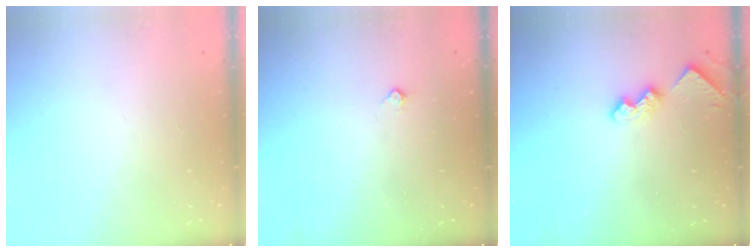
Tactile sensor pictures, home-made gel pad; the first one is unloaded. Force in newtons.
{"total": 2.2, "press": 2.2, "slide": 0.4}
{"total": 7.9, "press": 7.9, "slide": 0.4}